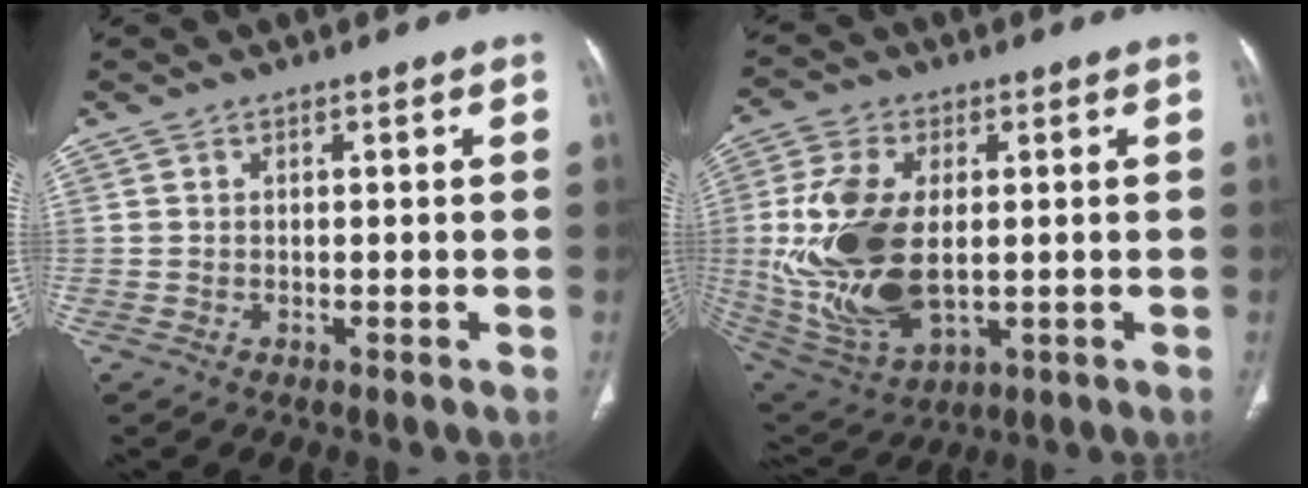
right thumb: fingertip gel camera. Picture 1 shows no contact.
{"total": 19.2, "force": [0.2, 10.8, 15.9], "torque": [-0.332, -0.012, 0.021]}